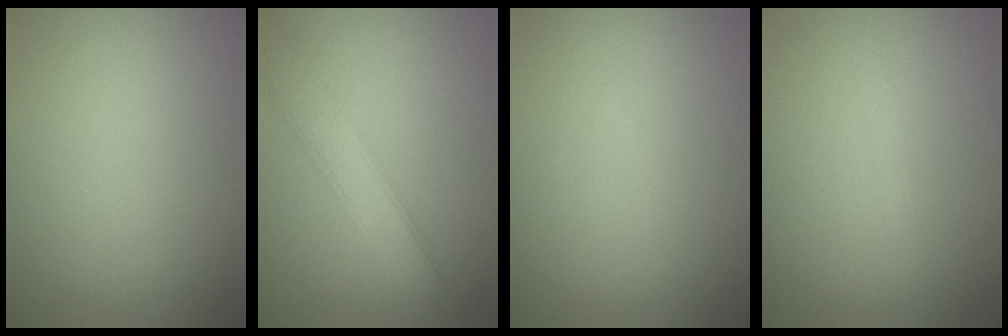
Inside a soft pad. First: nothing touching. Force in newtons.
{"total": 4.3, "press": 4.2, "slide": 0.4}
{"total": 0.0}
{"total": 0.6, "press": 0.6, "slide": 0.1}